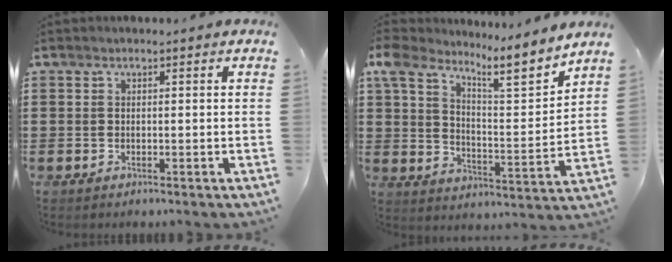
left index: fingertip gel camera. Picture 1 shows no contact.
{"total": 8.6, "force": [7.0, 1.9, 4.6], "torque": [-0.097, -0.052, 0.110]}